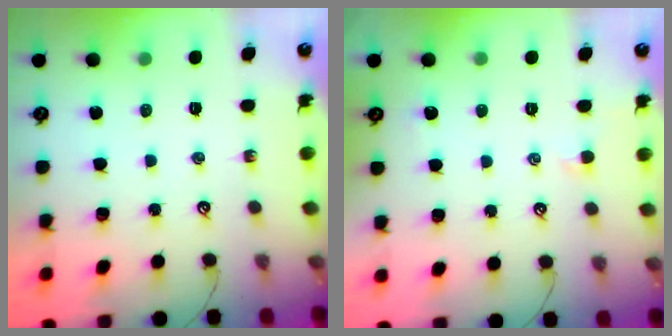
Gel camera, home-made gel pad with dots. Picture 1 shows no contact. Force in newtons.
{"total": 2.0, "press": 2.0, "slide": 0.3}